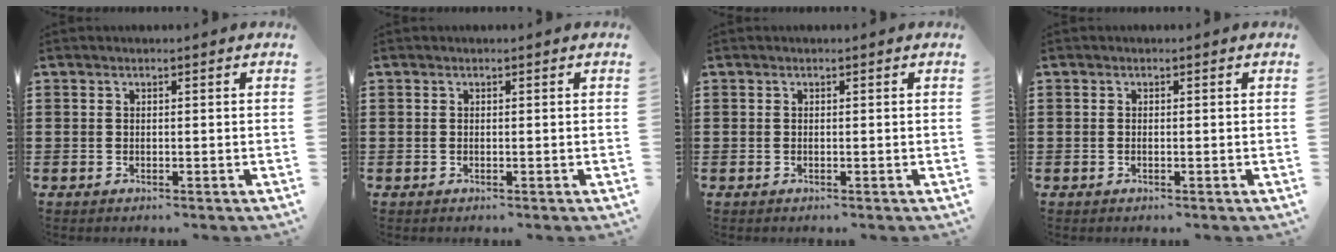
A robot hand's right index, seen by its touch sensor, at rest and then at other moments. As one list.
[{"total": 0.0}, {"total": 0.0}, {"total": 0.0}]